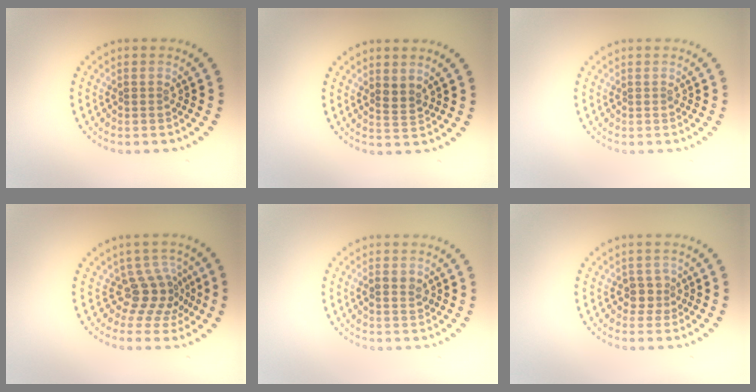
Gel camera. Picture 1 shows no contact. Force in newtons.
{"total": 1.5, "press": 1.2, "slide": 0.9}
{"total": 0.0}
{"total": 3.4, "press": 2.4, "slide": 2.5}
{"total": 1.5, "press": 1.5, "slide": 0.2}
{"total": 1.8, "press": 1.4, "slide": 1.1}